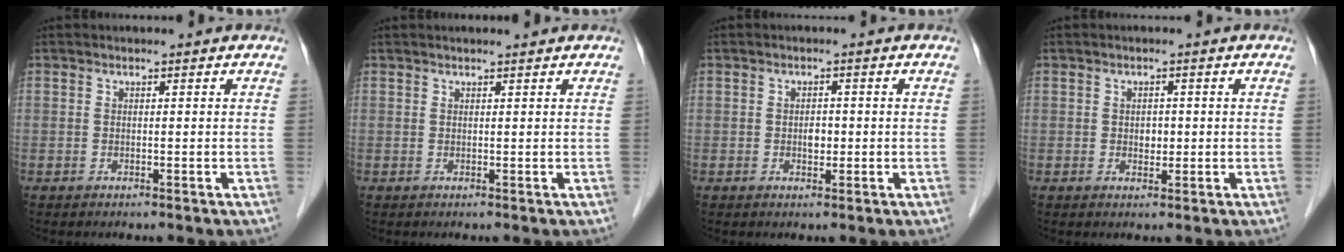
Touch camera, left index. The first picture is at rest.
{"total": 4.2, "force": [3.6, 0.1, 2.1], "torque": [-0.027, 0.031, 0.058]}
{"total": 2.0, "force": [-0.1, 1.2, 1.6], "torque": [-0.029, 0.002, 0.000]}
{"total": 2.2, "force": [0.2, 1.4, 1.7], "torque": [-0.033, 0.003, 0.006]}